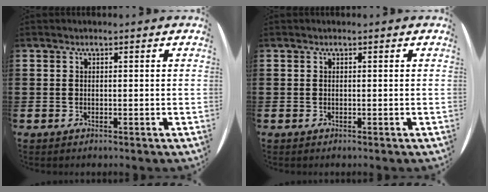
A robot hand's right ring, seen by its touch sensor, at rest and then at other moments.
{"total": 0.0}